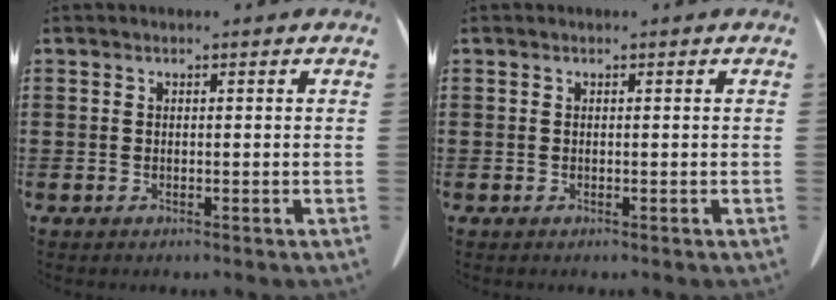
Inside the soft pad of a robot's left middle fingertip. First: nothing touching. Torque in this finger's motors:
{"motor_torque": [0.16, -0.43, 0.04, 0.02]}